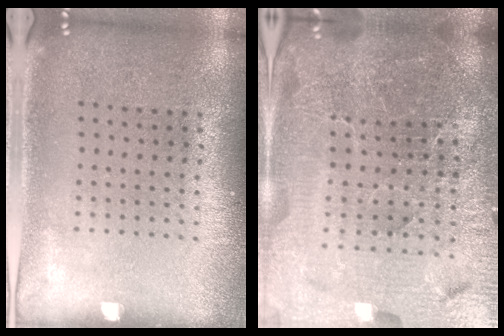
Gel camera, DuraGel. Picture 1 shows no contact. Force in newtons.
{"total": 6.6, "press": 5.9, "slide": 3.0}